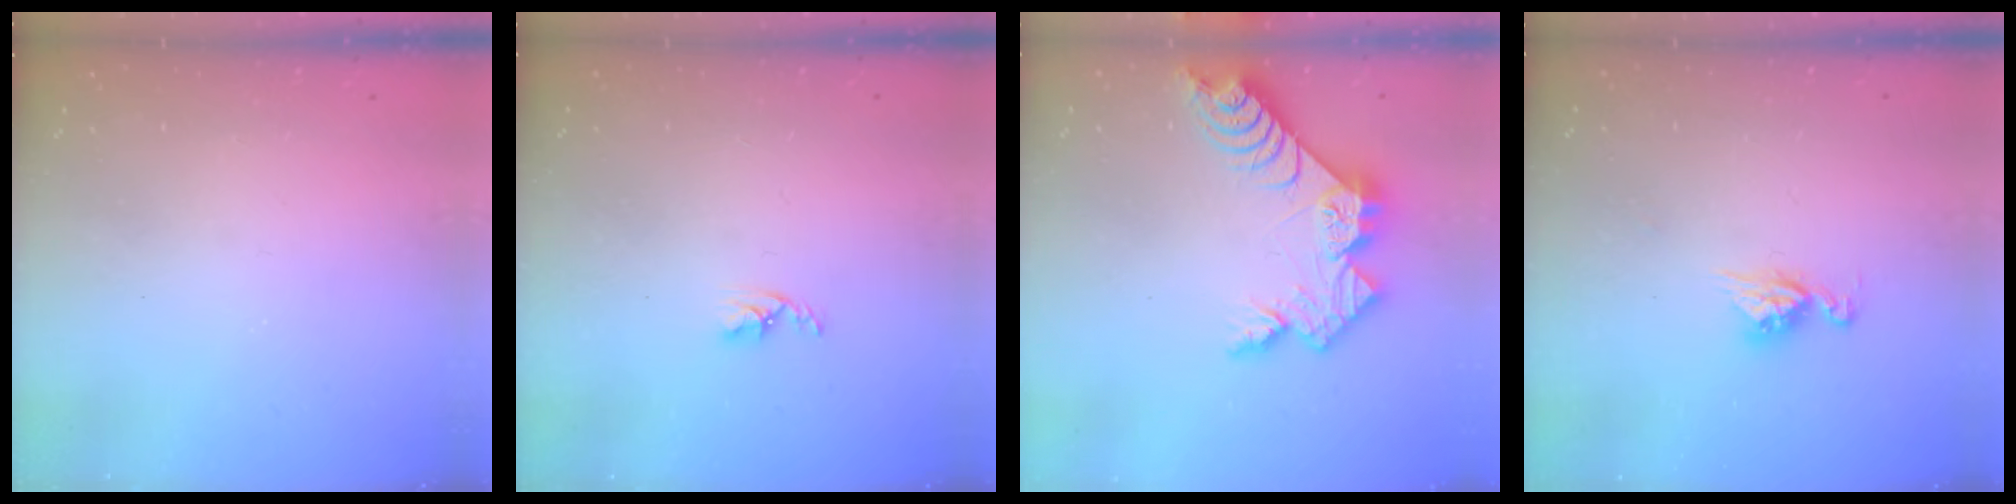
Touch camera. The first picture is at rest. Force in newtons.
{"total": 2.7, "press": 2.7, "slide": 0.5}
{"total": 11.2, "press": 11.2, "slide": 0.8}
{"total": 6.9, "press": 6.8, "slide": 0.6}